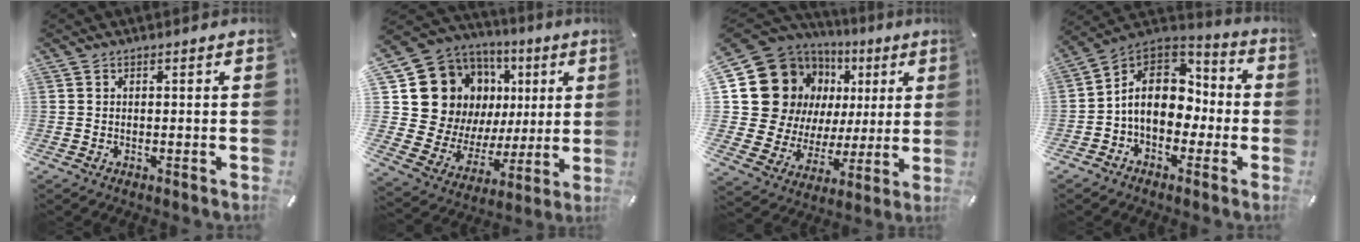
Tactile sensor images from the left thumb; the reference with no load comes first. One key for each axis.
{"total": 17.8, "fx": 6.7, "fy": 15.0, "fz": 6.9, "tx": -0.118, "ty": -0.054, "tz": 0.154}
{"total": 19.6, "fx": 7.1, "fy": 16.1, "fz": 8.5, "tx": -0.141, "ty": -0.053, "tz": 0.155}
{"total": 13.6, "fx": -0.7, "fy": 10.5, "fz": 8.5, "tx": -0.157, "ty": 0.004, "tz": -0.012}